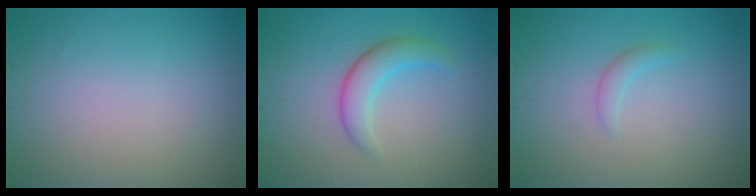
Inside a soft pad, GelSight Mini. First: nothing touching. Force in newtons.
{"total": 2.9, "press": 2.9, "slide": 0.2}
{"total": 1.0, "press": 1.0, "slide": 0.1}